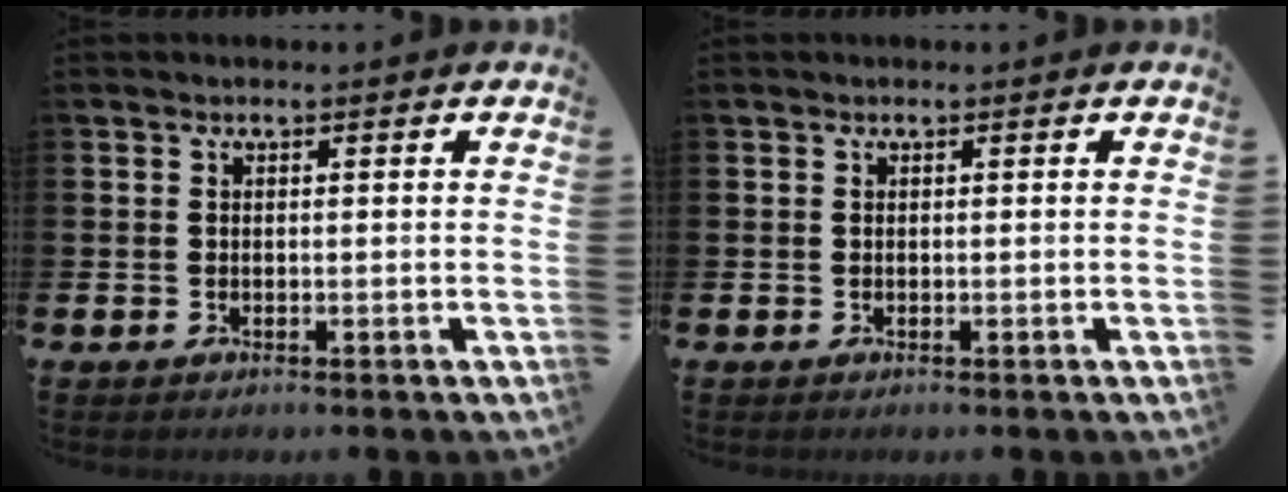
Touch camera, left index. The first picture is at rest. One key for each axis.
{"total": 0.0}